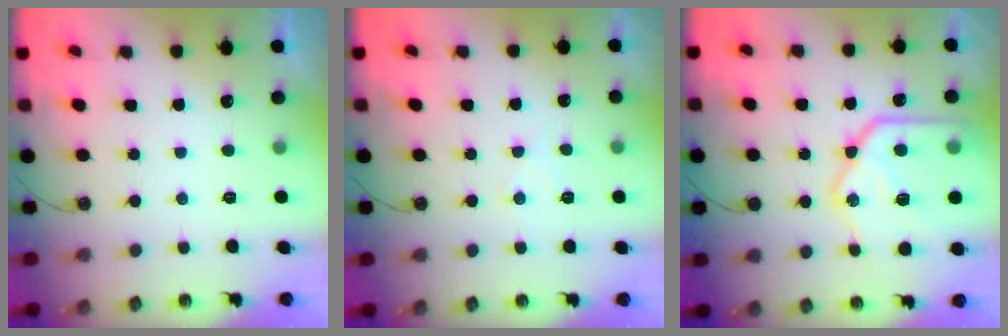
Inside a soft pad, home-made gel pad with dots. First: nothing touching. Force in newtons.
{"total": 5.5, "press": 5.4, "slide": 0.8}
{"total": 24.1, "press": 23.9, "slide": 2.6}